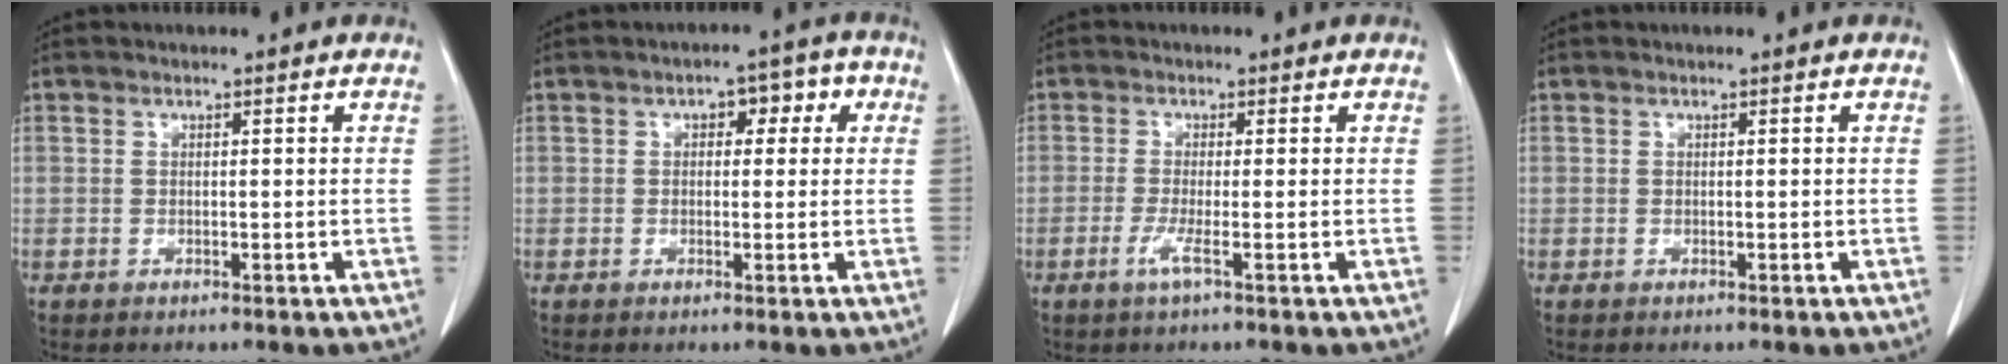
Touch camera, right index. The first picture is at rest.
{"total": 4.4, "force": [1.2, 2.6, 3.3], "torque": [-0.034, 0.027, 0.013]}
{"total": 2.4, "force": [-1.1, -0.3, 2.1], "torque": [-0.044, -0.005, -0.023]}
{"total": 0.0}